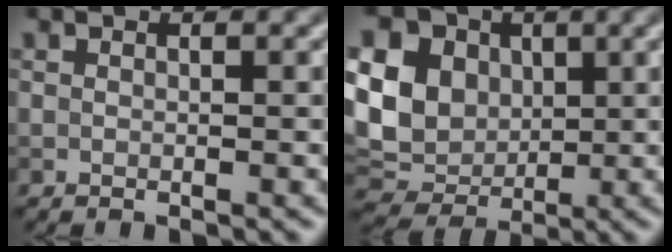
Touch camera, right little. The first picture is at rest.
{"total": 12.7, "force": [2.8, 10.4, 6.8], "torque": [-0.166, 0.030, 0.040]}